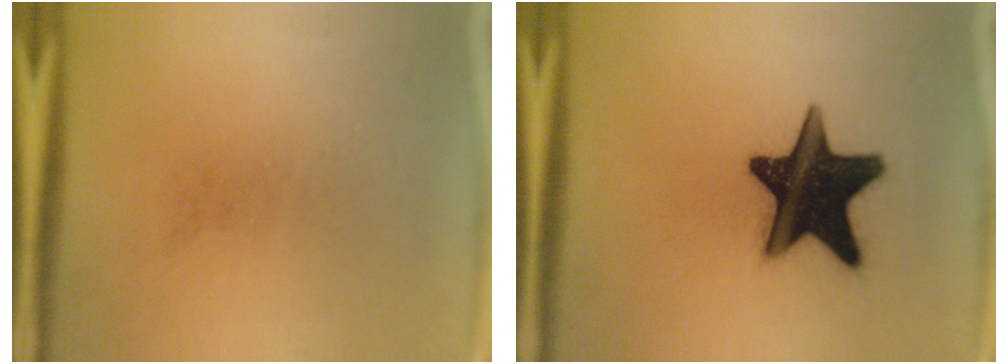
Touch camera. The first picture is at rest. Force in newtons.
{"total": 19.2}